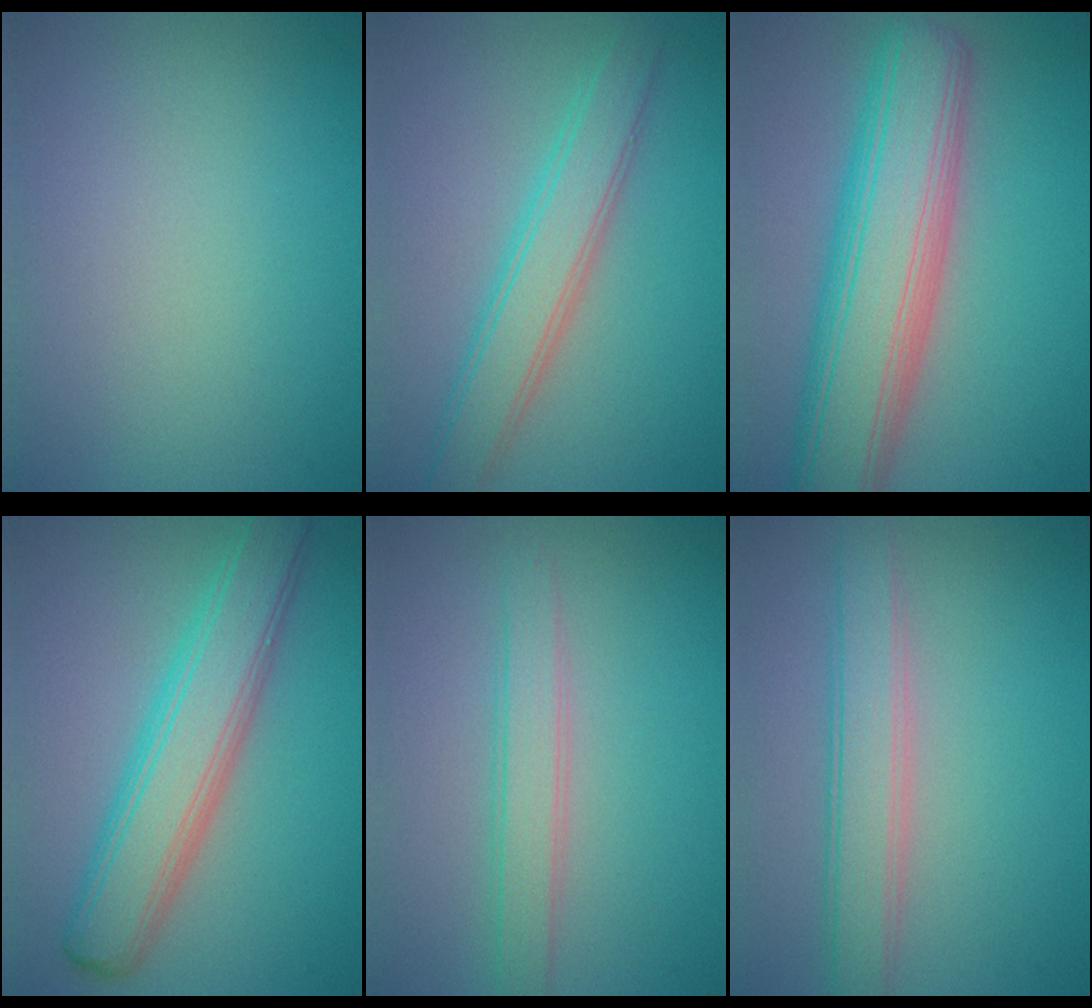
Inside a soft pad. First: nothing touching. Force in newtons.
{"total": 4.4, "press": 4.4, "slide": 0.2}
{"total": 10.0, "press": 10.0, "slide": 0.8}
{"total": 6.5, "press": 6.5, "slide": 0.2}
{"total": 2.6, "press": 2.6, "slide": 0.0}
{"total": 3.8, "press": 3.7, "slide": 0.4}